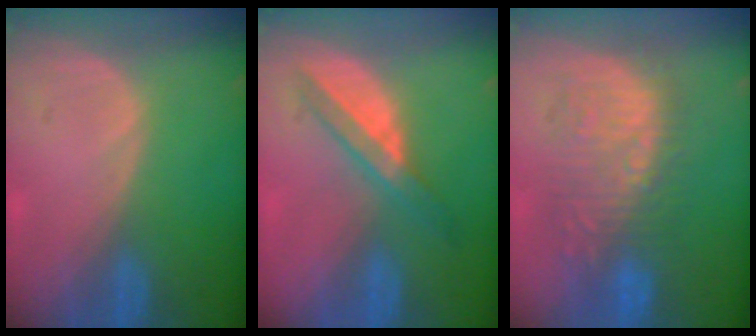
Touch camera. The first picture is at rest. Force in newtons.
{"total": 6.0, "press": 5.3, "slide": 2.8}
{"total": 9.2, "press": 9.2, "slide": 0.3}